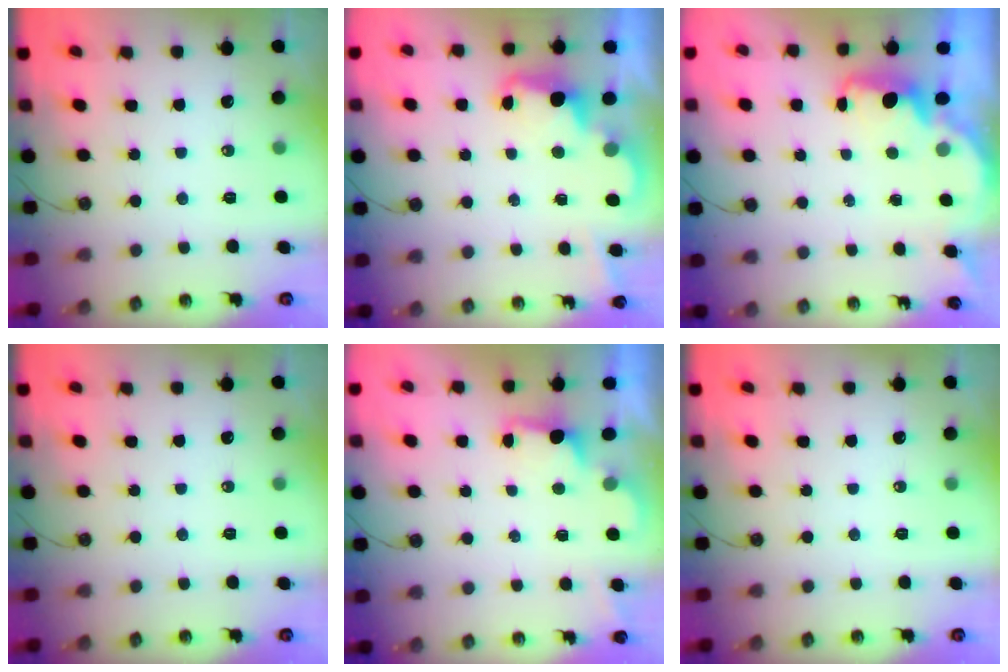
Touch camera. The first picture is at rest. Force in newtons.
{"total": 2.5, "press": 2.4, "slide": 0.6}
{"total": 1.7, "press": 1.5, "slide": 0.7}
{"total": 0.0}
{"total": 2.0, "press": 1.8, "slide": 0.8}
{"total": 0.0}